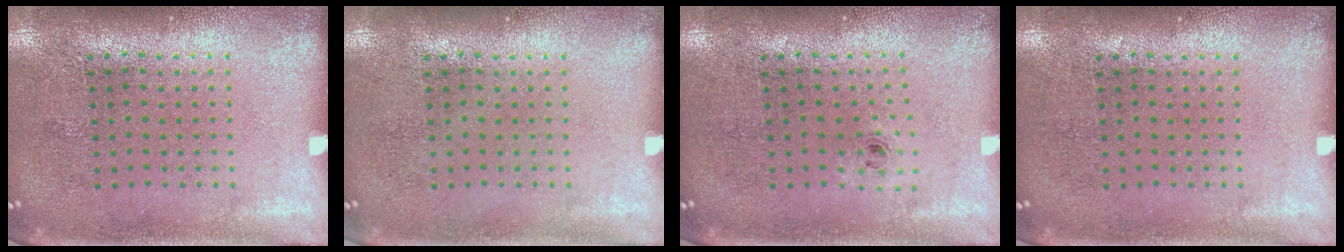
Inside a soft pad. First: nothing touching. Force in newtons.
{"total": 0.0}
{"total": 0.7, "press": 0.3, "slide": 0.6}
{"total": 0.0}